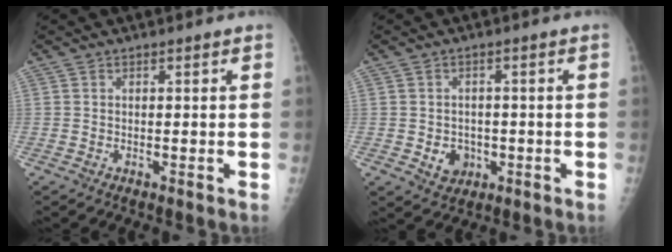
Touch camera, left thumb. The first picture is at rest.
{"total": 4.6, "force": [-1.2, 3.9, 2.1], "torque": [-0.010, 0.006, -0.010]}